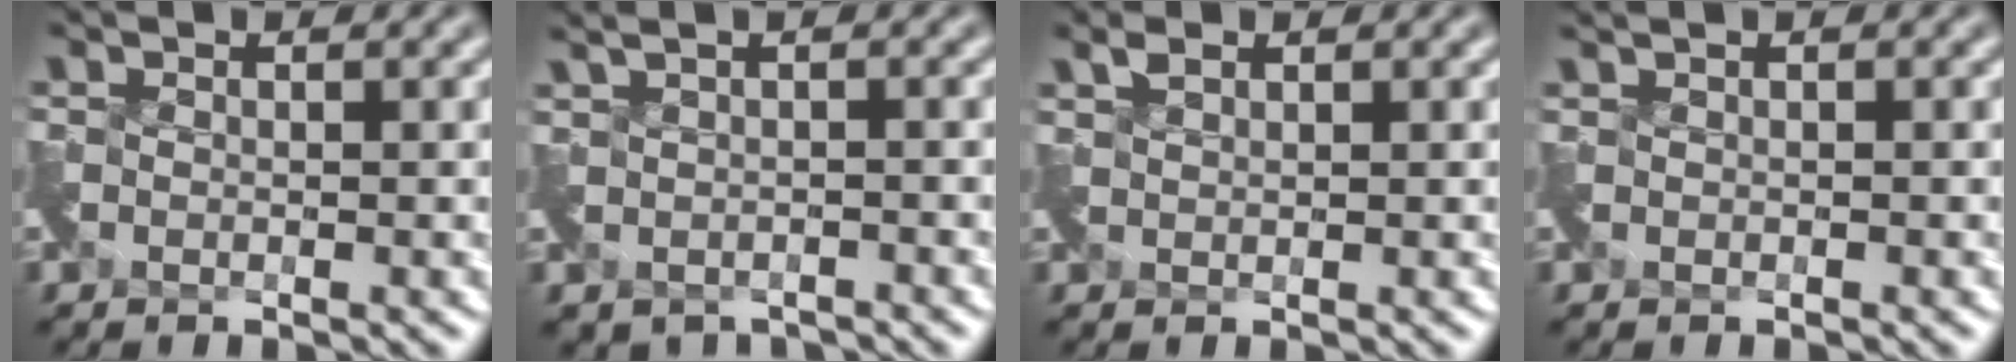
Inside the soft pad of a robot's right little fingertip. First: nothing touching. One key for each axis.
{"total": 3.3, "fx": -0.8, "fy": 1.9, "fz": 2.6, "tx": -0.054, "ty": -0.023, "tz": -0.007}
{"total": 0.9, "fx": 0.9, "fy": 0.0, "fz": -0.1, "tx": -0.004, "ty": 0.004, "tz": 0.023}
{"total": 0.9, "fx": 0.3, "fy": 0.2, "fz": 0.8, "tx": -0.014, "ty": 0.000, "tz": 0.002}